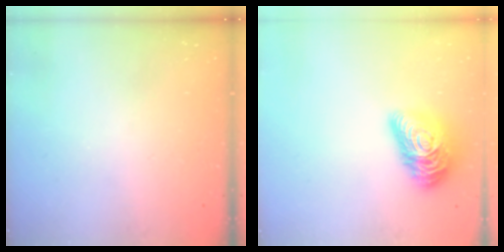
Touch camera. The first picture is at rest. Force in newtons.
{"total": 16.6, "press": 16.6, "slide": 0.9}